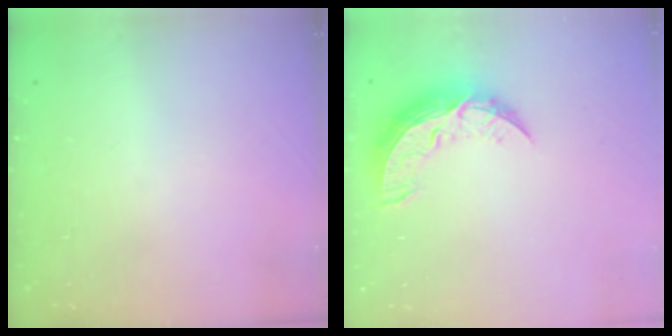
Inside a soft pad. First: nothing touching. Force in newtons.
{"total": 10.7, "press": 10.6, "slide": 0.6}